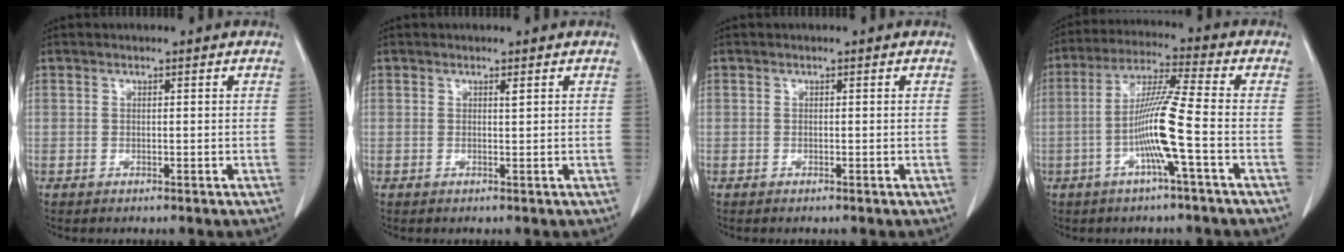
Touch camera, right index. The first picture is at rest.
{"total": 0.6, "force": [0.4, -0.1, 0.5], "torque": [-0.010, -0.003, 0.007]}
{"total": 0.0}
{"total": 9.9, "force": [-2.7, -1.0, 9.4], "torque": [-0.184, 0.002, -0.056]}